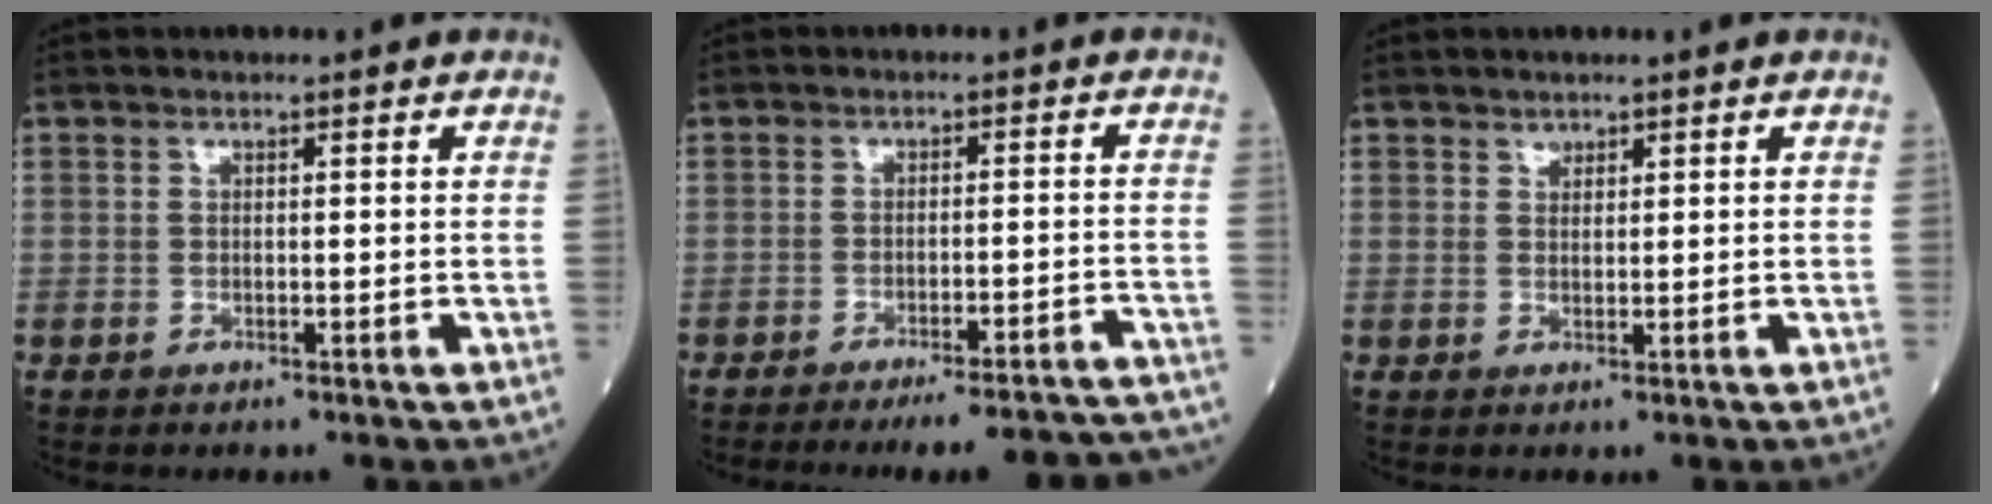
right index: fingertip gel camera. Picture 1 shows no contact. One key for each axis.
{"total": 16.9, "fx": -16.0, "fy": 0.5, "fz": 5.2, "tx": -0.027, "ty": 0.002, "tz": -0.189}
{"total": 1.0, "fx": 0.9, "fy": 0.5, "fz": 0.1, "tx": 0.000, "ty": -0.004, "tz": 0.015}